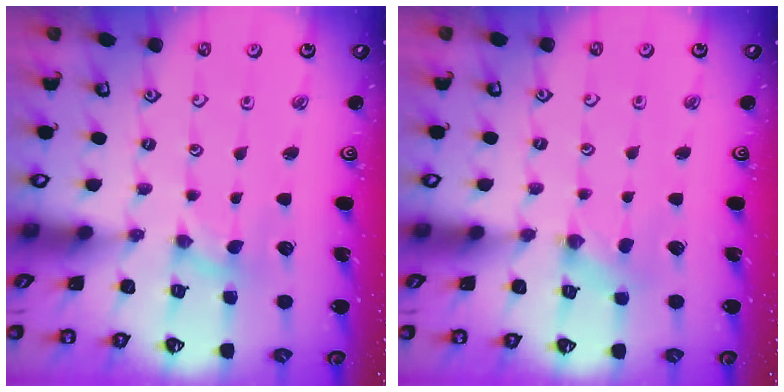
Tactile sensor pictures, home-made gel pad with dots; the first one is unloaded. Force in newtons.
{"total": 0.0}